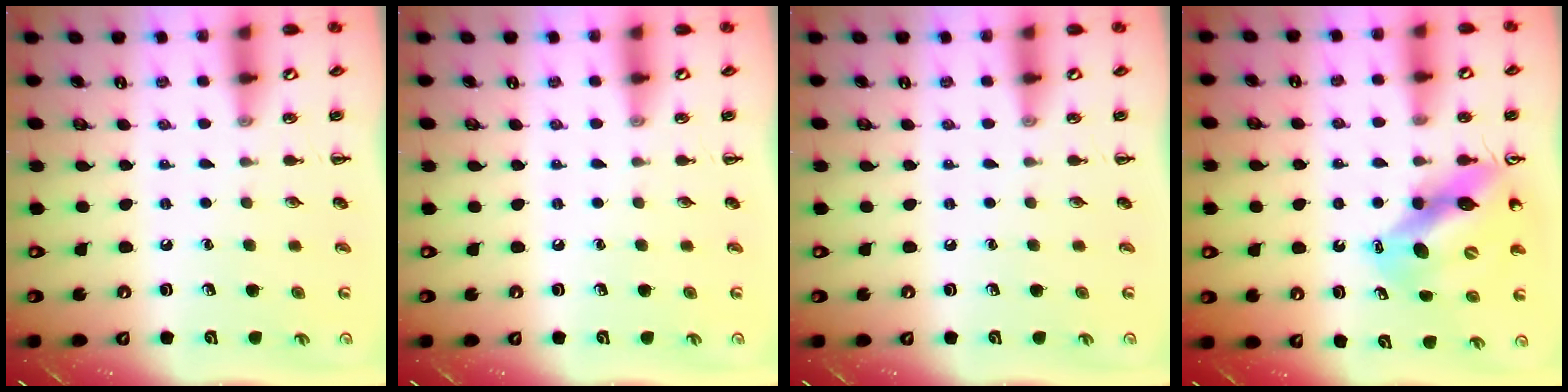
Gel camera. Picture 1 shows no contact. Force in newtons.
{"total": 0.0}
{"total": 0.0}
{"total": 11.0, "press": 10.5, "slide": 3.4}